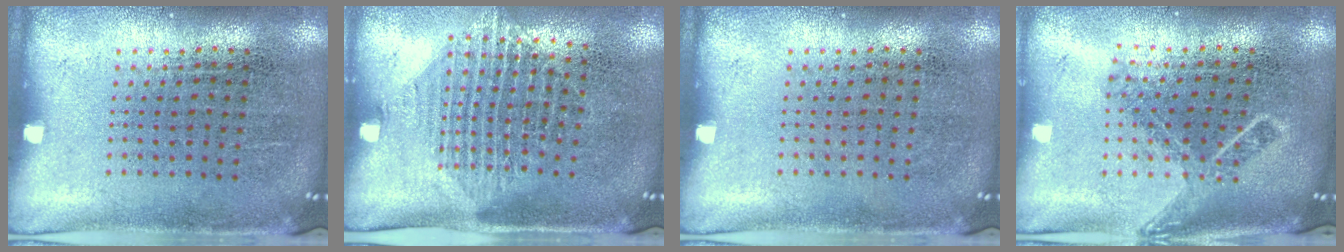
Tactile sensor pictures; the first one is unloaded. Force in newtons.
{"total": 1.4, "press": 1.2, "slide": 0.8}
{"total": 0.0}
{"total": 1.7, "press": 1.2, "slide": 1.1}